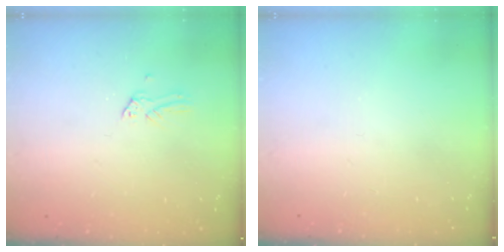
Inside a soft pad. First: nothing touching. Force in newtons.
{"total": 0.0}